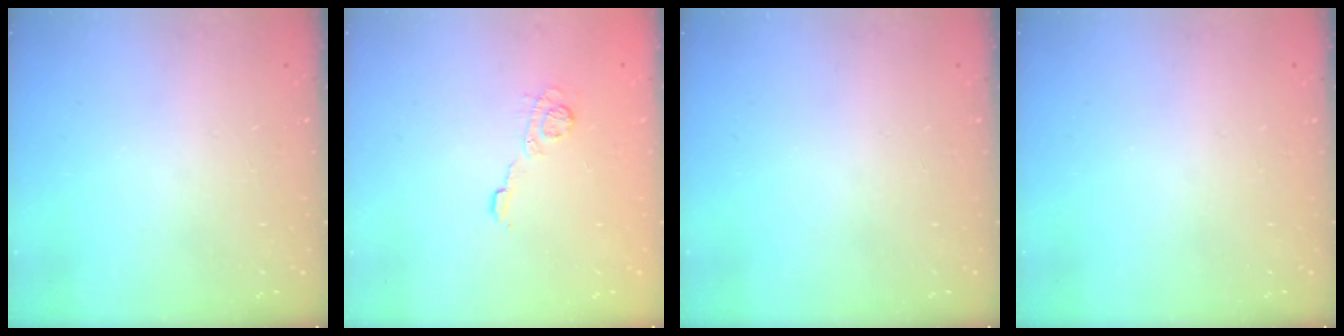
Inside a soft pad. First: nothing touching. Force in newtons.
{"total": 6.2, "press": 6.2, "slide": 0.9}
{"total": 0.0}
{"total": 0.0}